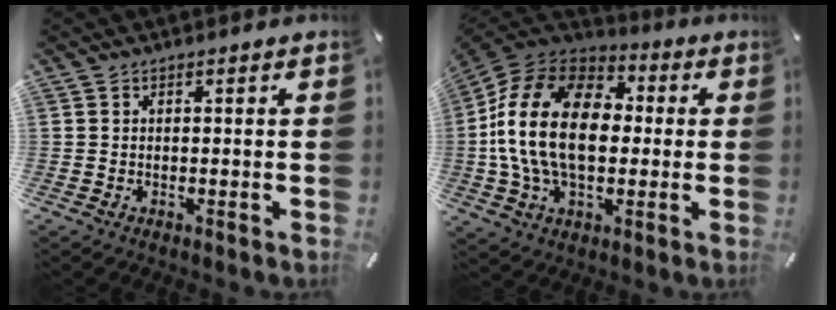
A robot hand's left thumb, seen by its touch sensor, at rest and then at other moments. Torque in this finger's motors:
{"motor_torque": [1.02, 2.05, 1.87, -0.90, 1.06]}